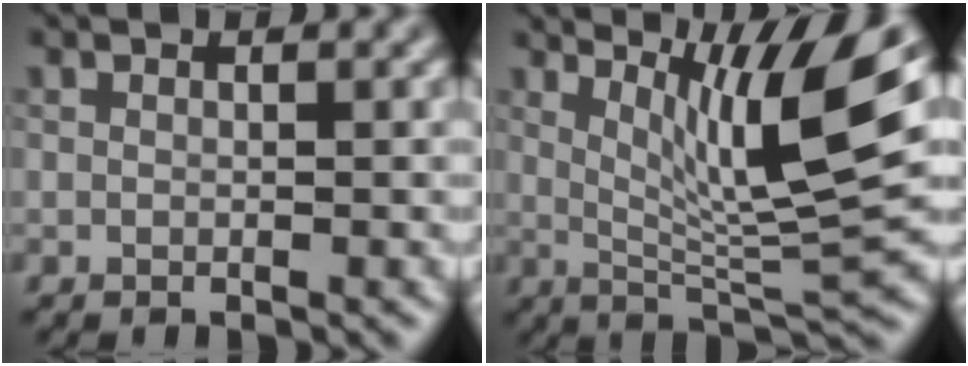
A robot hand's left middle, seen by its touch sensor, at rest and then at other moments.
{"total": 9.0, "force": [3.3, 1.3, 8.2], "torque": [-0.131, -0.007, 0.064]}